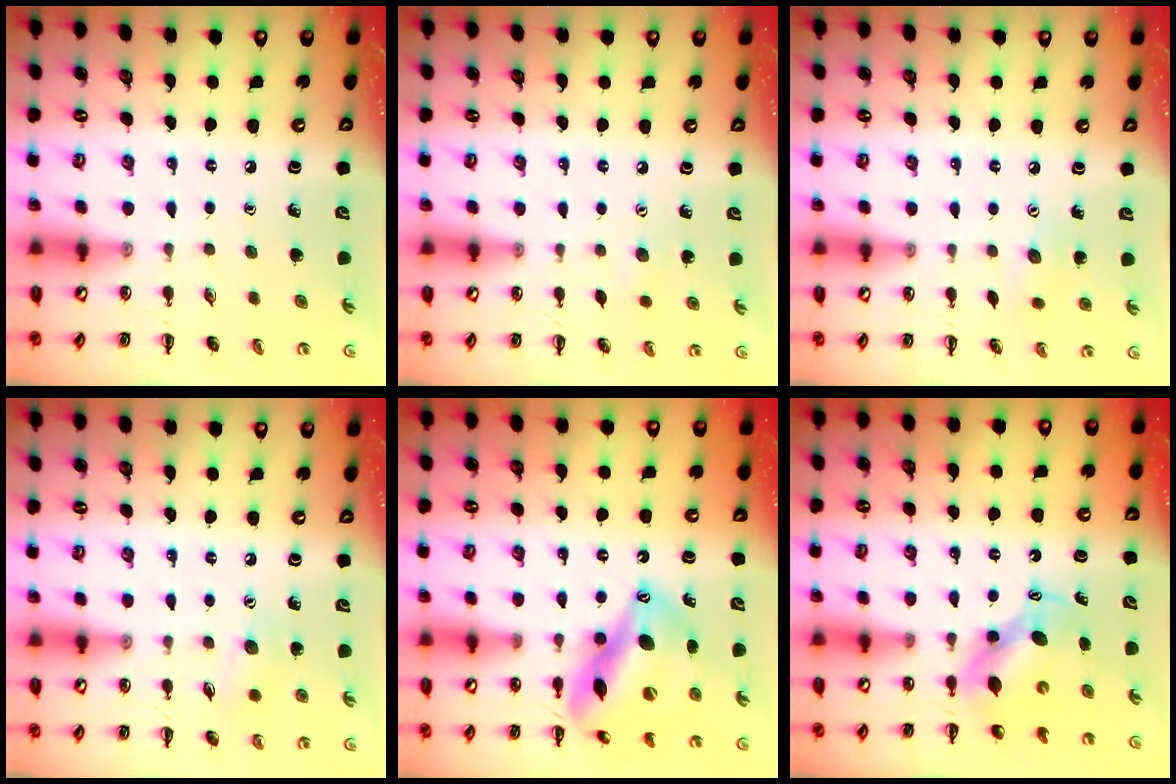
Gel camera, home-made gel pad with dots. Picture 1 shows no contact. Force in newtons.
{"total": 2.5, "press": 2.4, "slide": 0.6}
{"total": 5.0, "press": 4.9, "slide": 1.1}
{"total": 6.8, "press": 6.6, "slide": 1.6}
{"total": 17.0, "press": 16.4, "slide": 4.6}
{"total": 6.6, "press": 6.5, "slide": 0.8}